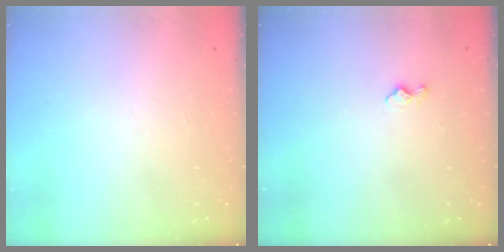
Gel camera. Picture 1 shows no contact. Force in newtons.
{"total": 3.5, "press": 3.5, "slide": 0.4}